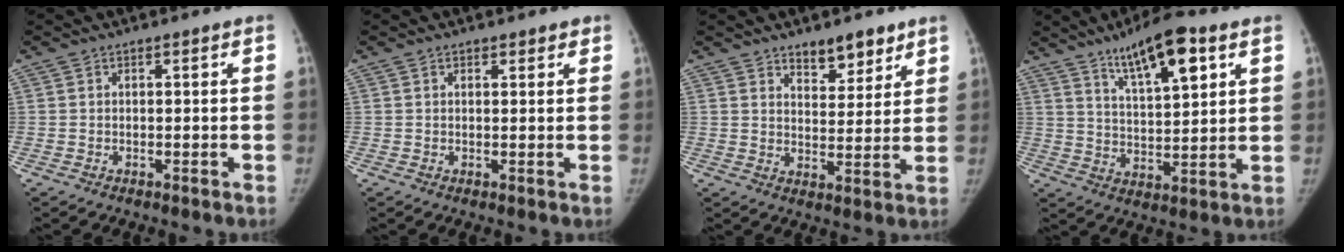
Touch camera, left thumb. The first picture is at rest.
{"total": 2.3, "force": [1.5, 1.3, 1.1], "torque": [0.000, -0.006, 0.017]}
{"total": 7.9, "force": [5.7, 3.7, 4.1], "torque": [-0.024, -0.038, 0.087]}
{"total": 13.7, "force": [7.5, 4.4, 10.6], "torque": [-0.150, -0.029, 0.125]}